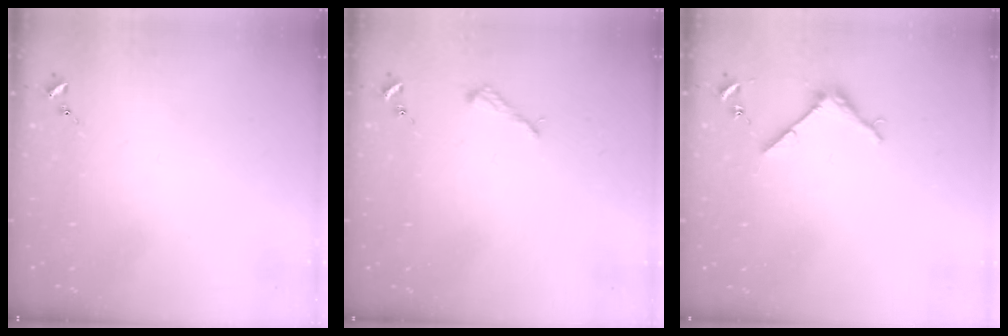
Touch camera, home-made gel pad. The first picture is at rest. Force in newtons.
{"total": 2.6, "press": 2.6, "slide": 0.3}
{"total": 4.0, "press": 4.0, "slide": 0.4}